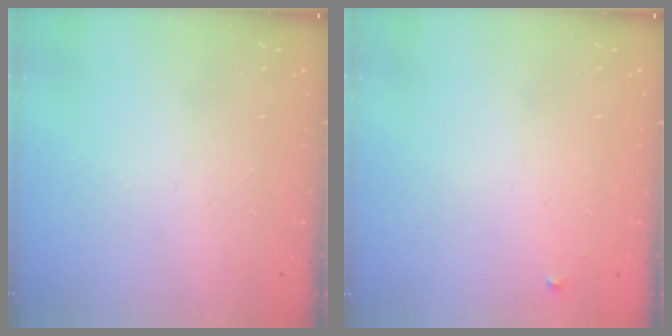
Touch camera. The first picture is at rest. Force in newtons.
{"total": 4.2, "press": 4.1, "slide": 0.7}